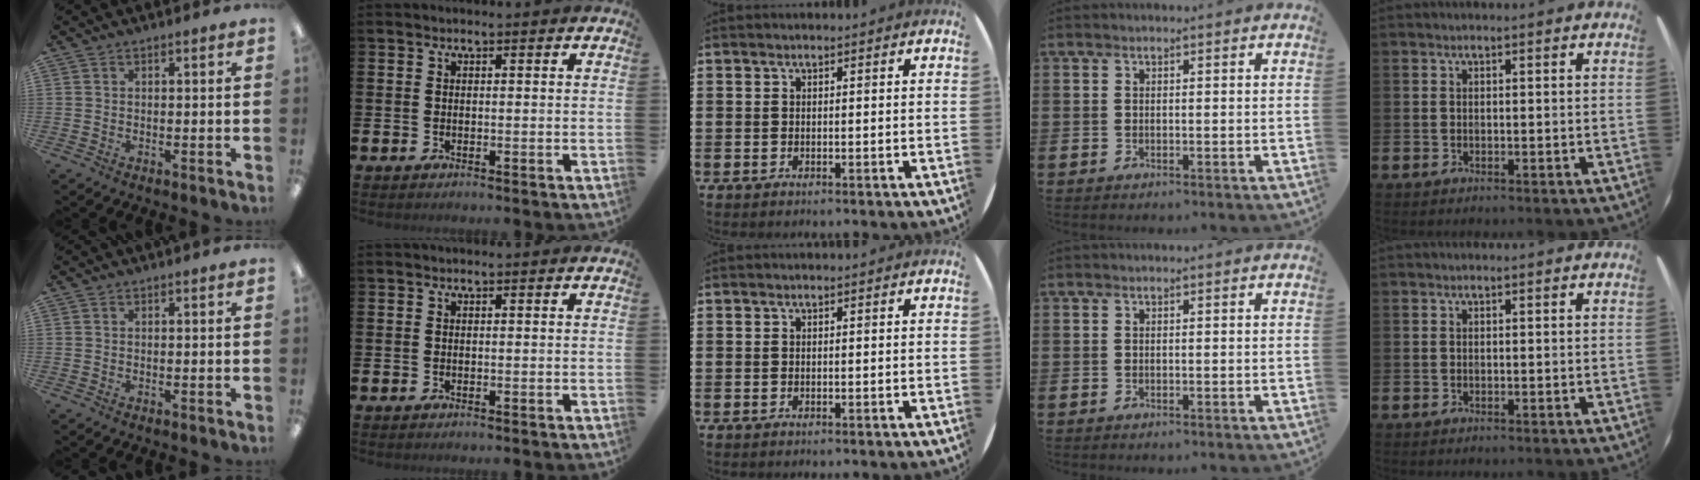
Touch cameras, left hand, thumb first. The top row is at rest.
{}